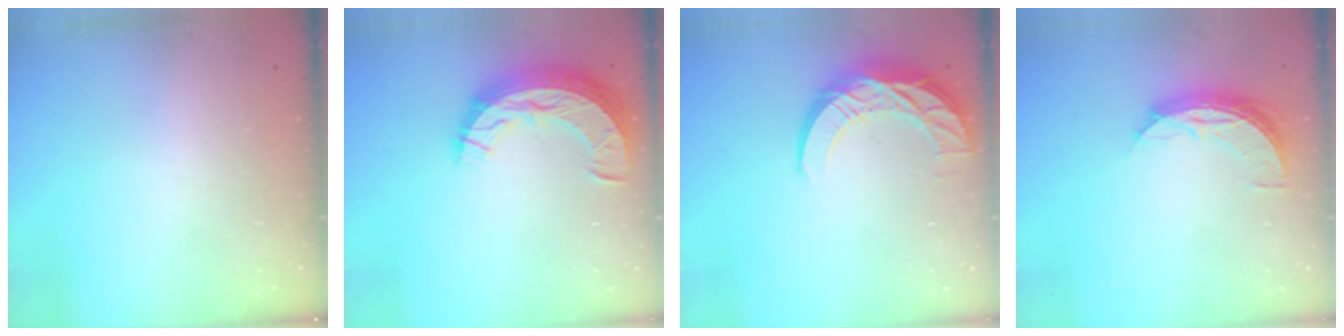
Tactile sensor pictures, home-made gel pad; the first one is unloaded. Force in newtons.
{"total": 11.3, "press": 11.2, "slide": 0.9}
{"total": 14.2, "press": 14.2, "slide": 1.0}
{"total": 8.1, "press": 8.1, "slide": 0.4}